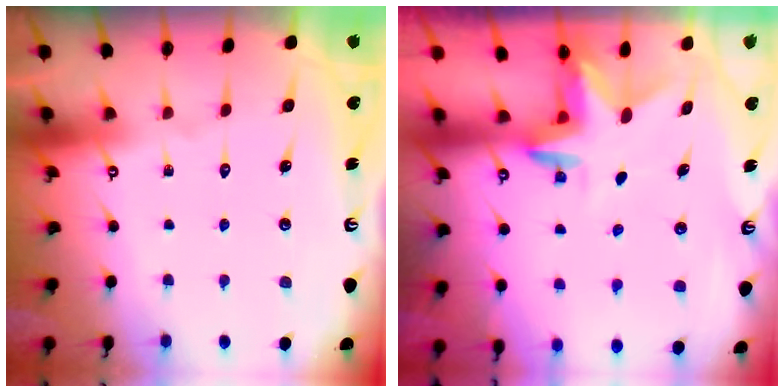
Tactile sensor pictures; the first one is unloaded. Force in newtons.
{"total": 2.9, "press": 2.9, "slide": 0.1}